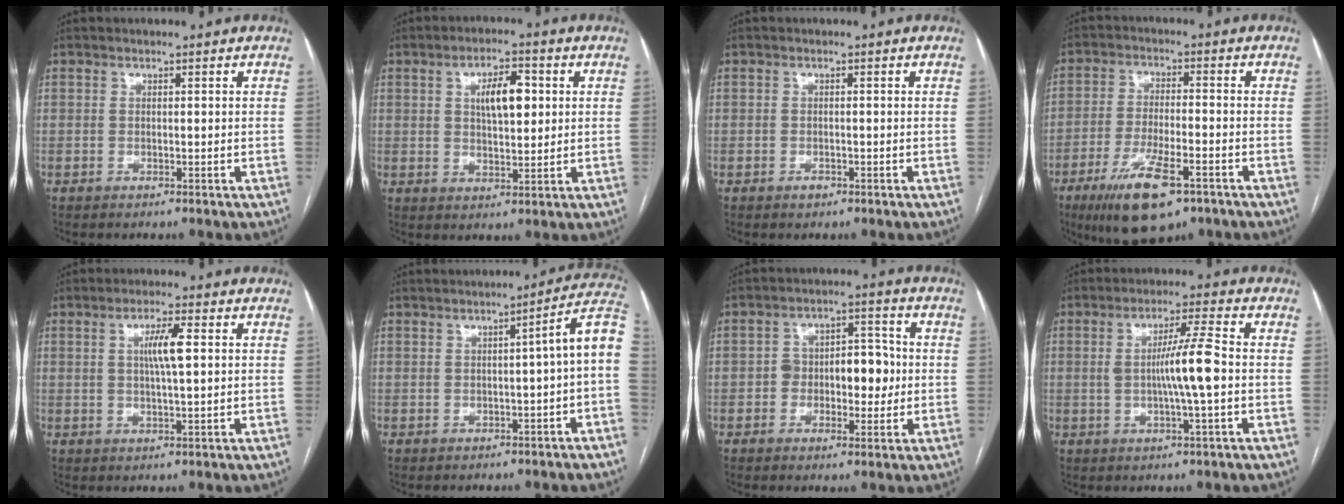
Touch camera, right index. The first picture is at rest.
{"total": 6.8, "force": [1.8, 2.6, 6.1], "torque": [-0.103, 0.009, 0.033]}
{"total": 1.0, "force": [-0.7, 0.6, 0.4], "torque": [-0.004, 0.002, -0.007]}
{"total": 11.9, "force": [-7.0, 3.1, 9.1], "torque": [-0.170, -0.020, -0.113]}
{"total": 5.0, "force": [1.0, 0.4, 4.9], "torque": [-0.090, 0.002, 0.018]}
{"total": 7.1, "force": [-0.6, 0.0, 7.1], "torque": [-0.078, 0.022, -0.015]}
{"total": 7.8, "force": [-0.6, 4.4, 6.5], "torque": [-0.089, 0.029, -0.005]}
{"total": 7.2, "force": [-0.5, -0.4, 7.2], "torque": [-0.128, 0.004, -0.009]}